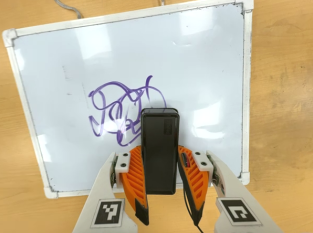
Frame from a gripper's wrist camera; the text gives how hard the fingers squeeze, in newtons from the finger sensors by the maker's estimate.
{"total": 4.2, "left": 2.9, "right": 5.5}